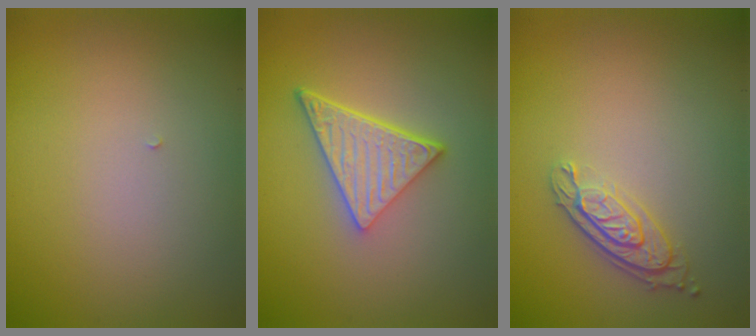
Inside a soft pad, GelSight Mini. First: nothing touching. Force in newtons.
{"total": 4.8, "press": 3.3, "slide": 3.5}
{"total": 3.0, "press": 2.3, "slide": 1.9}